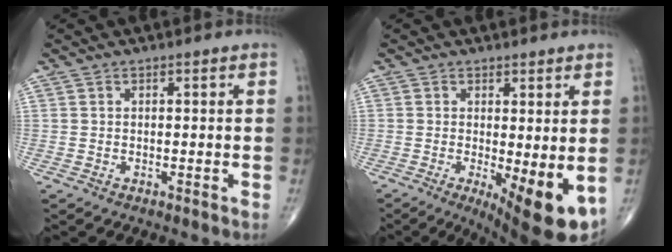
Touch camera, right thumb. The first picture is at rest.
{"total": 10.5, "force": [-2.5, 3.2, 9.7], "torque": [-0.134, -0.024, -0.030]}